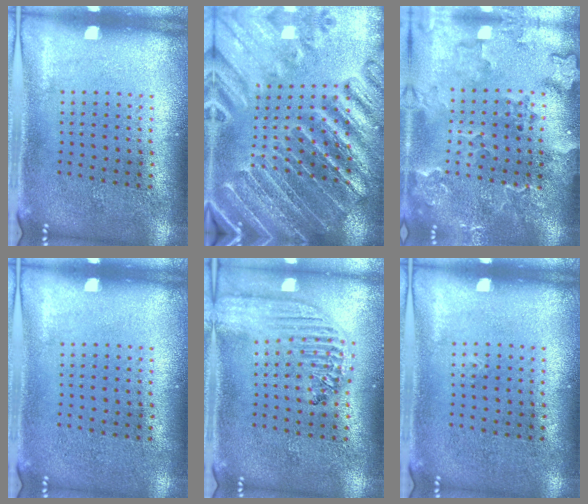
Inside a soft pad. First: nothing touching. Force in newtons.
{"total": 3.2, "press": 3.1, "slide": 0.5}
{"total": 2.6, "press": 2.3, "slide": 1.1}
{"total": 0.0}
{"total": 2.2, "press": 1.9, "slide": 1.1}
{"total": 0.0}